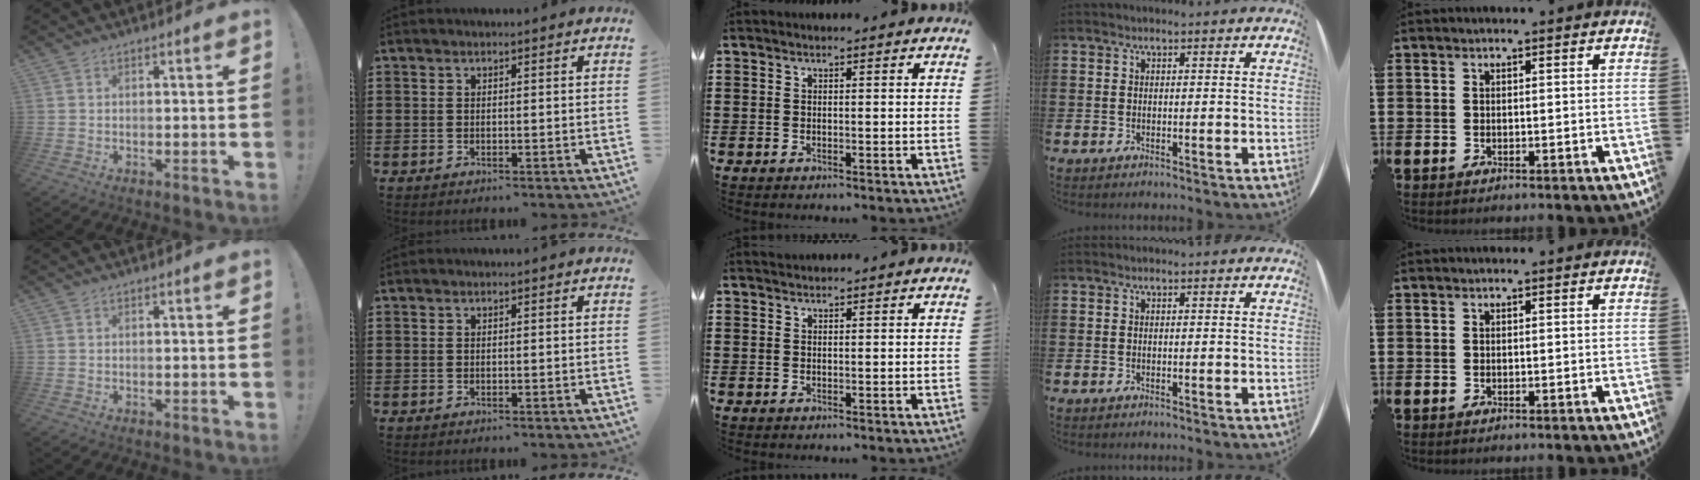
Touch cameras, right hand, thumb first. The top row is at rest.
{"middle": {"total": 0.7, "force": [0.7, 0.1, -0.1], "torque": [0.000, -0.002, 0.013]}}